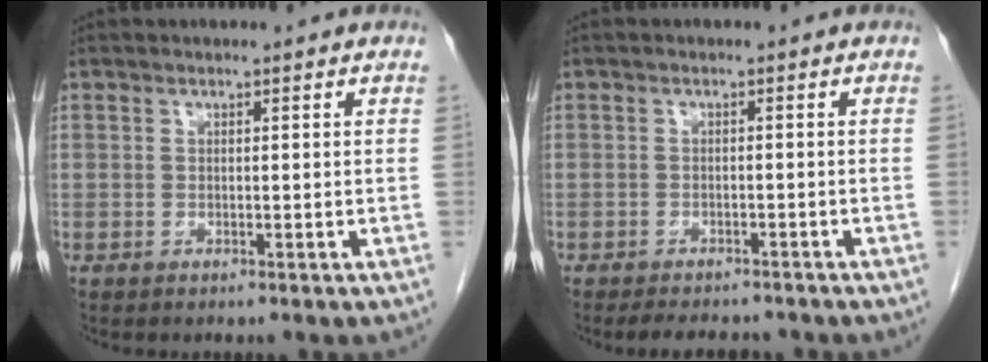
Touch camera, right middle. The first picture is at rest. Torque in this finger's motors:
{"motor_torque": [0.16, -0.14, 0.02, 0.00]}